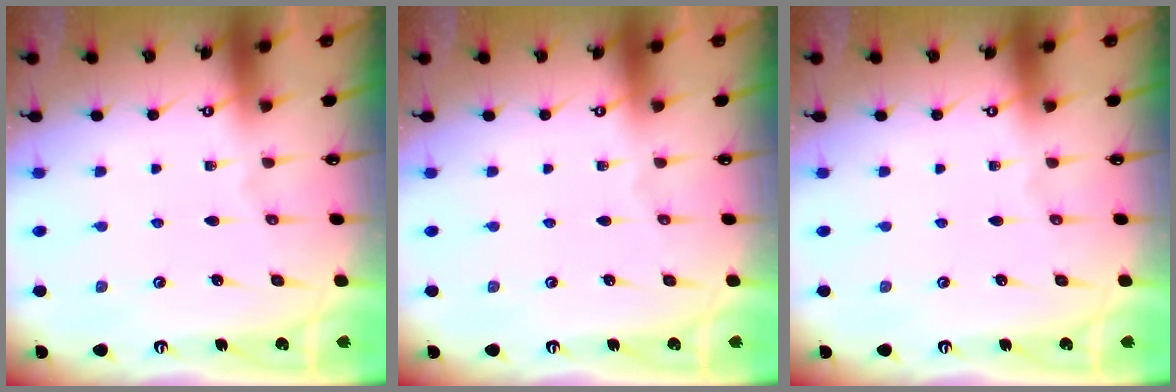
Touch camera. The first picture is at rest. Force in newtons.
{"total": 0.0}
{"total": 0.0}